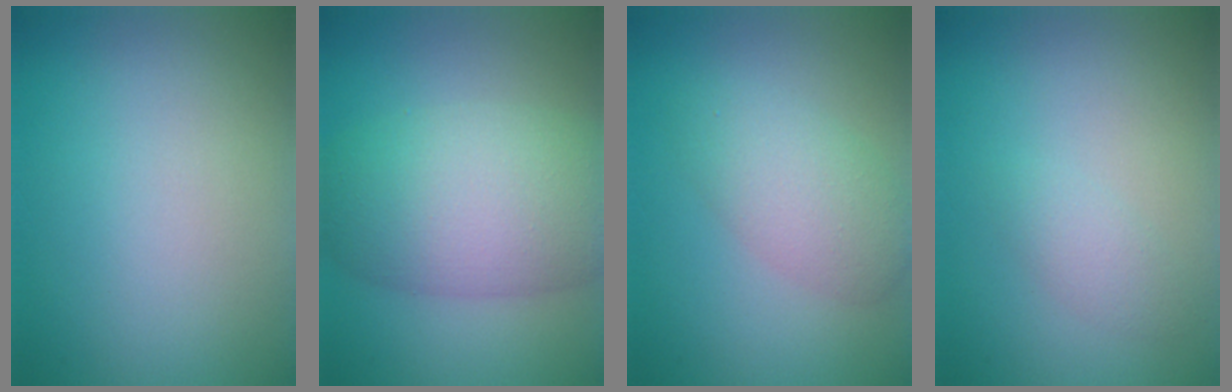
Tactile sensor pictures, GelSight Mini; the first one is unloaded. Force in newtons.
{"total": 8.6, "press": 8.5, "slide": 0.7}
{"total": 3.7, "press": 3.7, "slide": 0.1}
{"total": 1.4, "press": 1.4, "slide": 0.1}